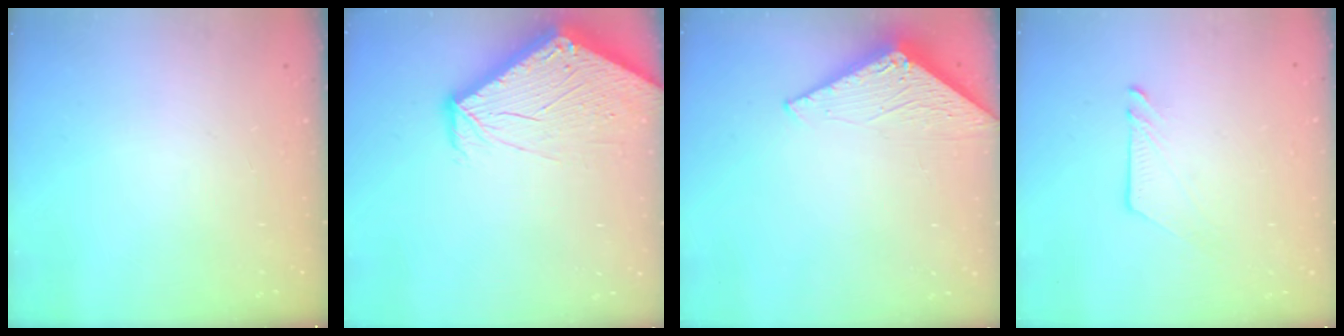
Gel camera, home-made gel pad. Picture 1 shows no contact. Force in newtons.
{"total": 5.5, "press": 5.5, "slide": 0.4}
{"total": 2.8, "press": 2.8, "slide": 0.2}
{"total": 4.8, "press": 4.7, "slide": 0.6}